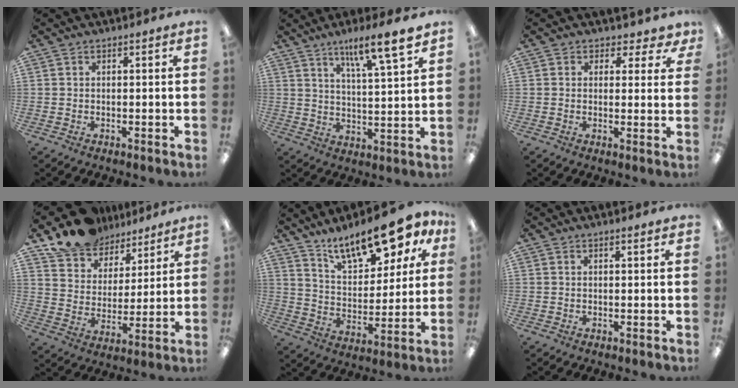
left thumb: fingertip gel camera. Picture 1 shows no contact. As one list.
[{"total": 10.9, "force": [8.0, 1.4, 7.3], "torque": [-0.112, -0.051, 0.128]}, {"total": 2.9, "force": [1.7, 2.3, 0.7], "torque": [-0.004, -0.007, 0.028]}, {"total": 14.2, "force": [12.1, 7.0, 2.8], "torque": [-0.073, -0.089, 0.228]}, {"total": 16.5, "force": [12.6, 6.1, 8.7], "torque": [-0.142, -0.074, 0.217]}, {"total": 1.3, "force": [0.7, 0.3, 1.0], "torque": [-0.020, 0.001, 0.012]}]